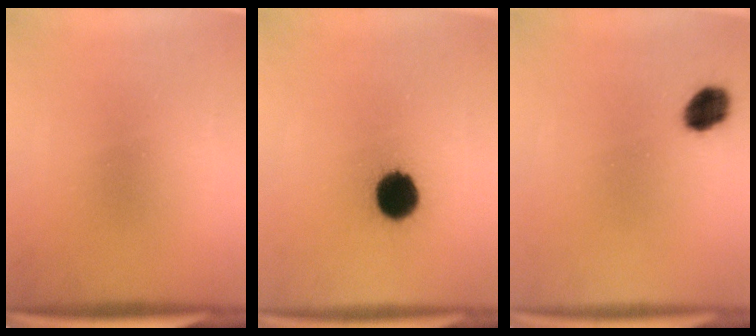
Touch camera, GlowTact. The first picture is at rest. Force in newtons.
{"total": 10.1}
{"total": 5.9}